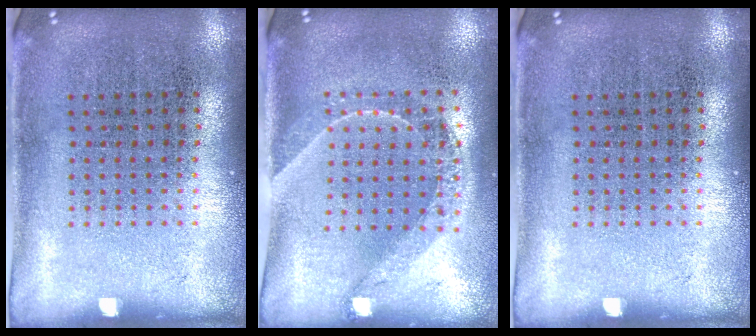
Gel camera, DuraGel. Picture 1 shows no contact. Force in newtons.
{"total": 1.6, "press": 1.3, "slide": 0.9}
{"total": 0.0}